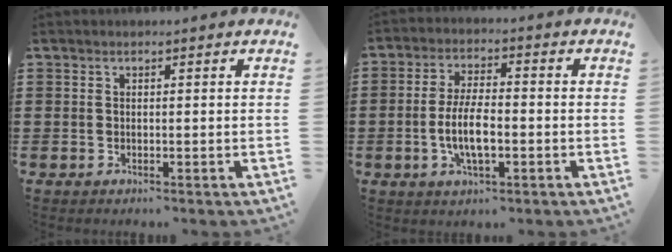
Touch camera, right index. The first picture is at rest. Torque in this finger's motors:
{"motor_torque": [1.87, 0.27, 0.74, 0.21]}